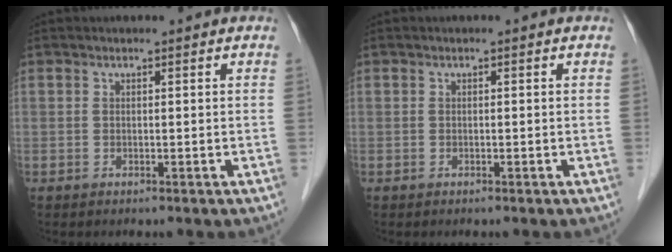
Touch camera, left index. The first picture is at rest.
{"total": 0.0}